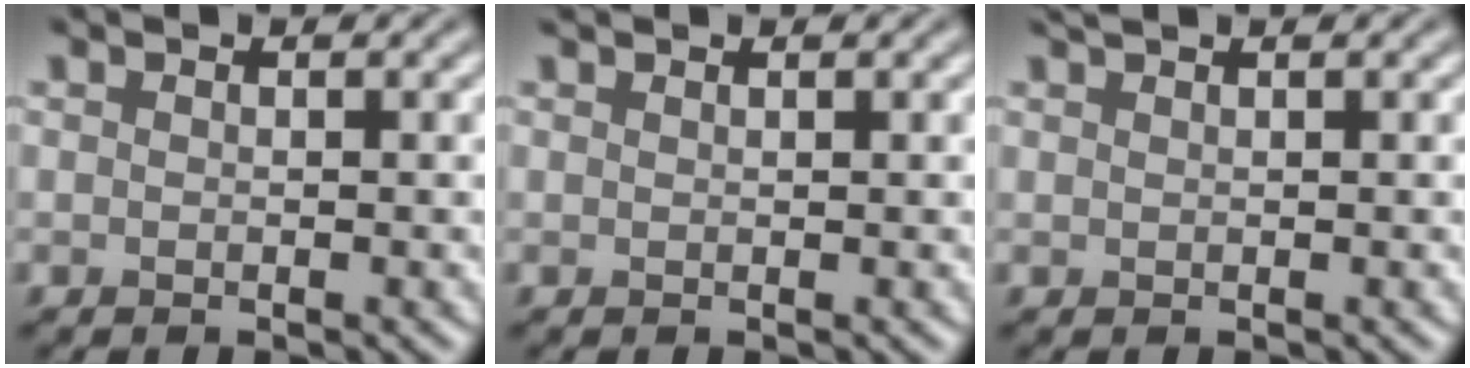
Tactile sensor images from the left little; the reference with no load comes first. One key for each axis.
{"total": 0.6, "fx": 0.6, "fy": -0.1, "fz": 0.2, "tx": -0.005, "ty": 0.003, "tz": 0.012}
{"total": 0.9, "fx": 0.9, "fy": -0.2, "fz": 0.2, "tx": -0.005, "ty": 0.004, "tz": 0.017}